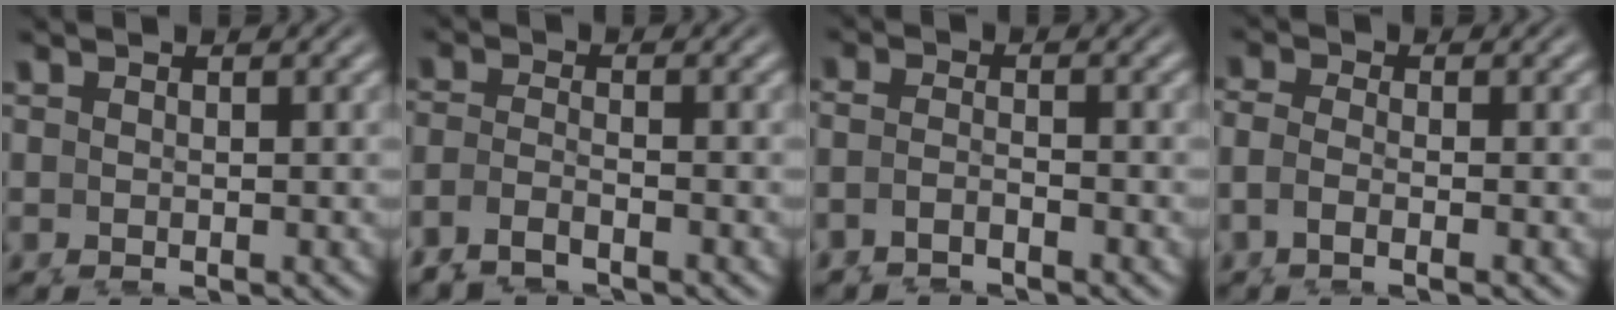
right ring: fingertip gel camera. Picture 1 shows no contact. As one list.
[{"total": 4.6, "force": [-1.9, 3.8, 1.6], "torque": [-0.057, -0.019, -0.030]}, {"total": 2.5, "force": [-1.3, 1.8, 1.0], "torque": [-0.032, -0.013, -0.021]}, {"total": 3.4, "force": [-0.5, 2.6, 2.1], "torque": [-0.065, -0.017, -0.005]}]